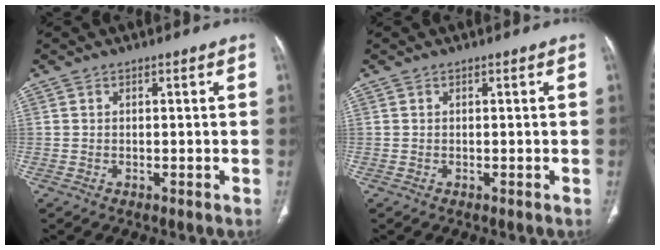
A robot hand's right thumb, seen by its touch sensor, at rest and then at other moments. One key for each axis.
{"total": 0.0}